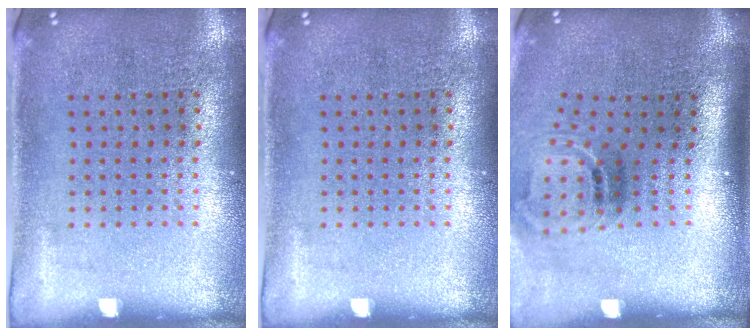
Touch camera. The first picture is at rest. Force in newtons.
{"total": 0.0}
{"total": 1.8, "press": 1.1, "slide": 1.5}